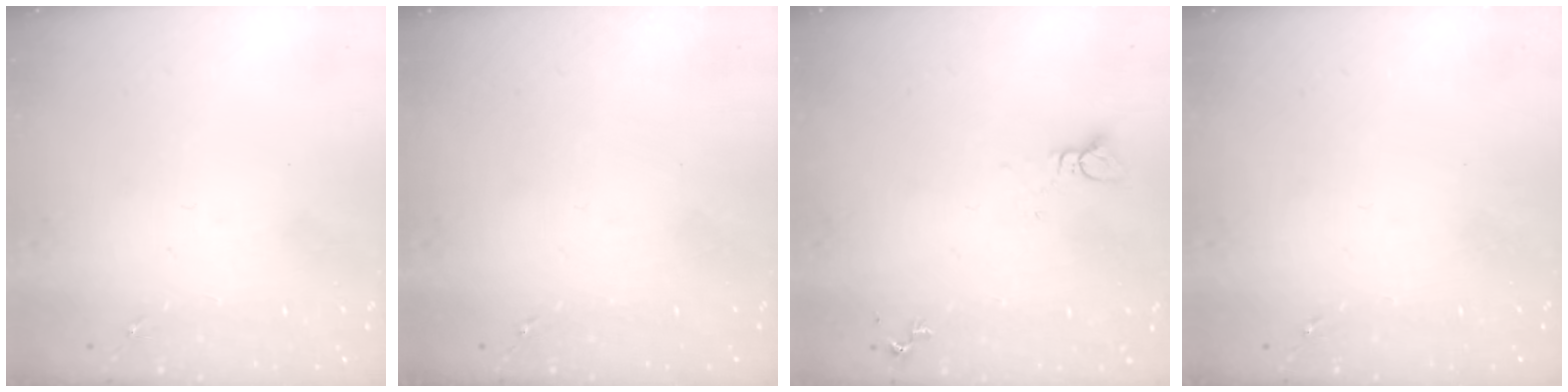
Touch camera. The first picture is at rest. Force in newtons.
{"total": 0.0}
{"total": 2.8, "press": 2.8, "slide": 0.1}
{"total": 0.0}